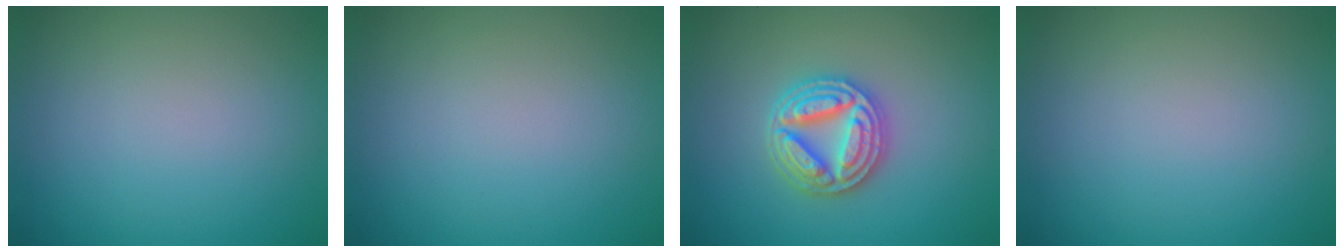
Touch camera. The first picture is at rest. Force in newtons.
{"total": 0.0}
{"total": 5.0, "press": 4.9, "slide": 0.9}
{"total": 0.0}